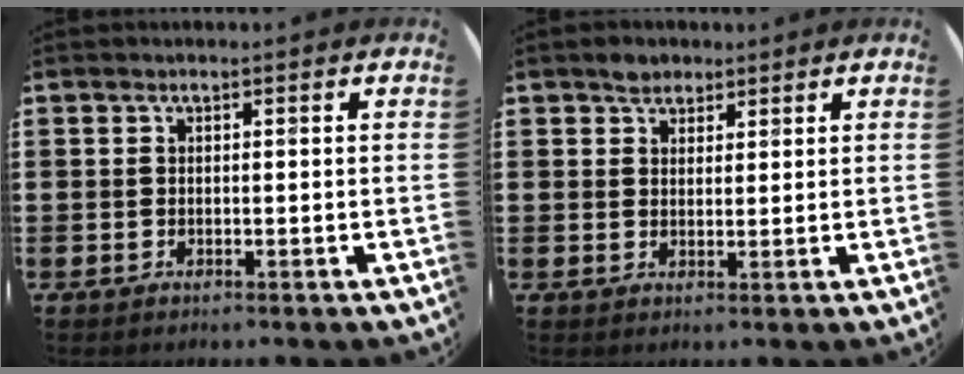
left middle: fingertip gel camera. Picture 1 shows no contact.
{"total": 2.2, "force": [1.9, 1.1, 0.1], "torque": [0.004, 0.001, 0.037]}